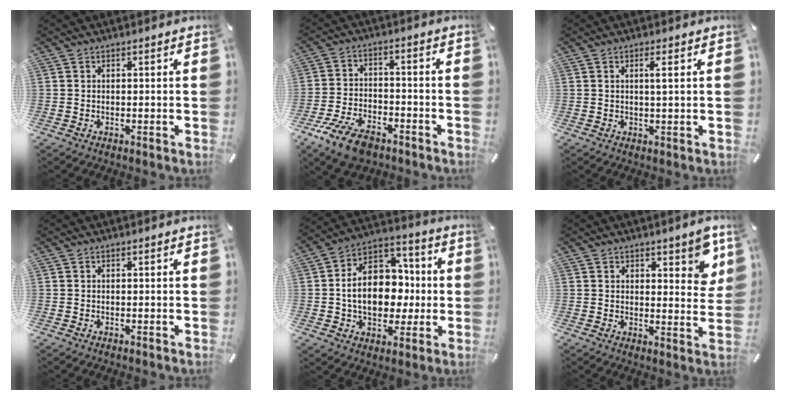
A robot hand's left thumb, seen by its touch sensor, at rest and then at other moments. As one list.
[{"total": 10.0, "force": [-6.6, 5.2, 5.4], "torque": [-0.110, 0.034, -0.122]}, {"total": 2.7, "force": [0.7, 0.1, 2.6], "torque": [-0.052, -0.001, 0.009]}, {"total": 0.0}, {"total": 15.6, "force": [-1.5, 11.9, 10.0], "torque": [-0.173, 0.011, -0.025]}, {"total": 7.0, "force": [4.1, 3.4, 4.4], "torque": [-0.039, -0.026, 0.067]}]